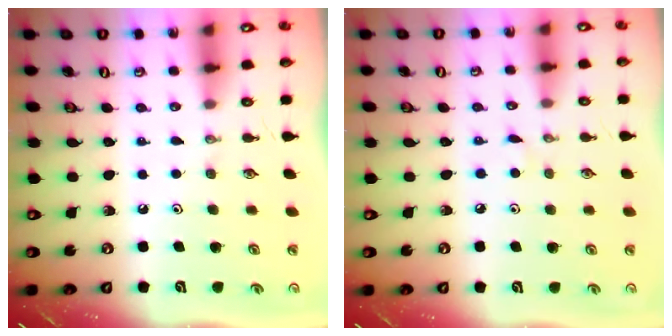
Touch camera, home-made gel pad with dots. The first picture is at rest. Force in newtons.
{"total": 2.1, "press": 2.1, "slide": 0.3}